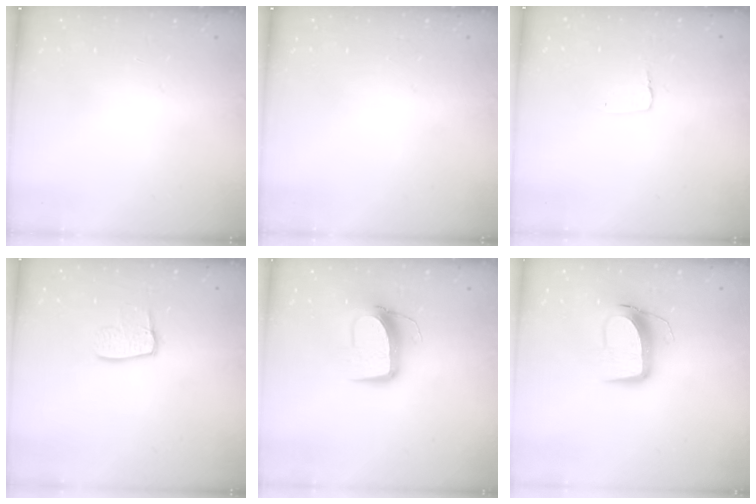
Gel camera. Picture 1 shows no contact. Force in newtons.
{"total": 0.0}
{"total": 2.7, "press": 2.7, "slide": 0.2}
{"total": 7.7, "press": 7.7, "slide": 0.7}
{"total": 10.6, "press": 10.5, "slide": 1.1}
{"total": 10.6, "press": 10.5, "slide": 1.2}